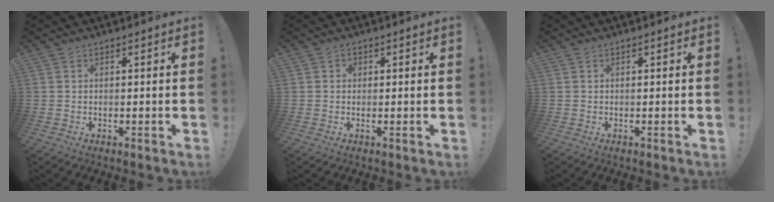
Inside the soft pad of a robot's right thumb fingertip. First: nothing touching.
{"total": 1.4, "force": [0.1, 1.2, 0.6], "torque": [-0.003, 0.001, 0.000]}
{"total": 0.0}